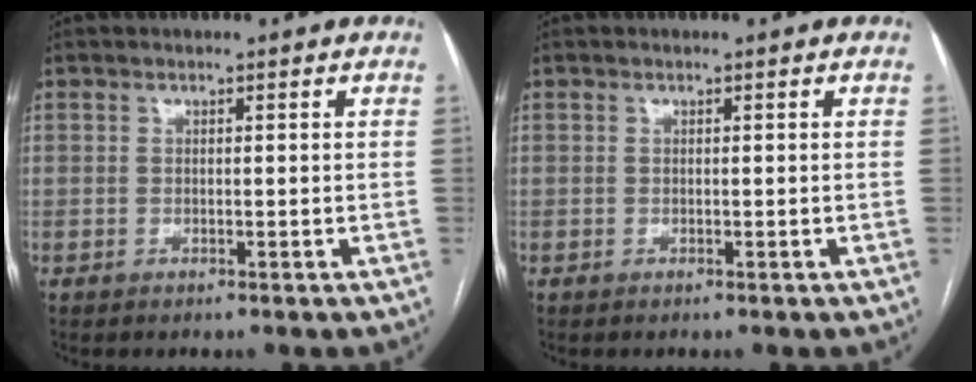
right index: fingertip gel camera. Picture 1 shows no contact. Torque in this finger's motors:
{"motor_torque": [0.00, 0.00, 0.00, 0.00]}